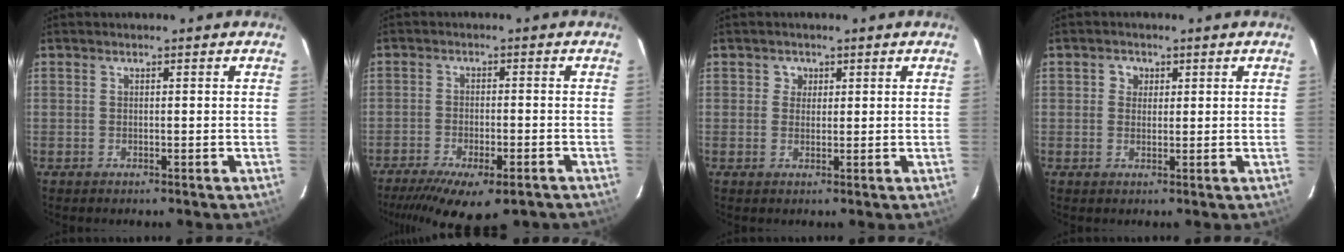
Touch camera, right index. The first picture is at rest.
{"total": 14.4, "force": [-10.5, 4.5, 8.8], "torque": [-0.179, -0.046, -0.159]}
{"total": 2.0, "force": [0.6, 1.9, 0.1], "torque": [0.008, 0.010, 0.007]}
{"total": 2.3, "force": [0.6, 2.2, 0.4], "torque": [-0.004, 0.009, 0.007]}